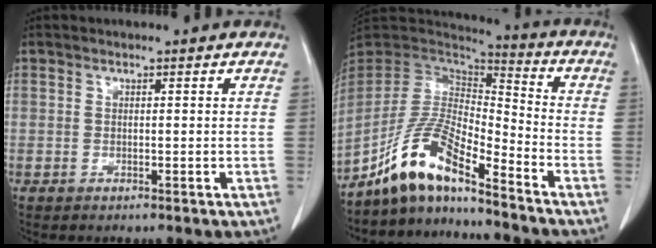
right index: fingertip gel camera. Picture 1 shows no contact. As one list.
[{"total": 12.2, "force": [-9.0, 2.1, 8.0], "torque": [-0.169, 0.013, -0.171]}]